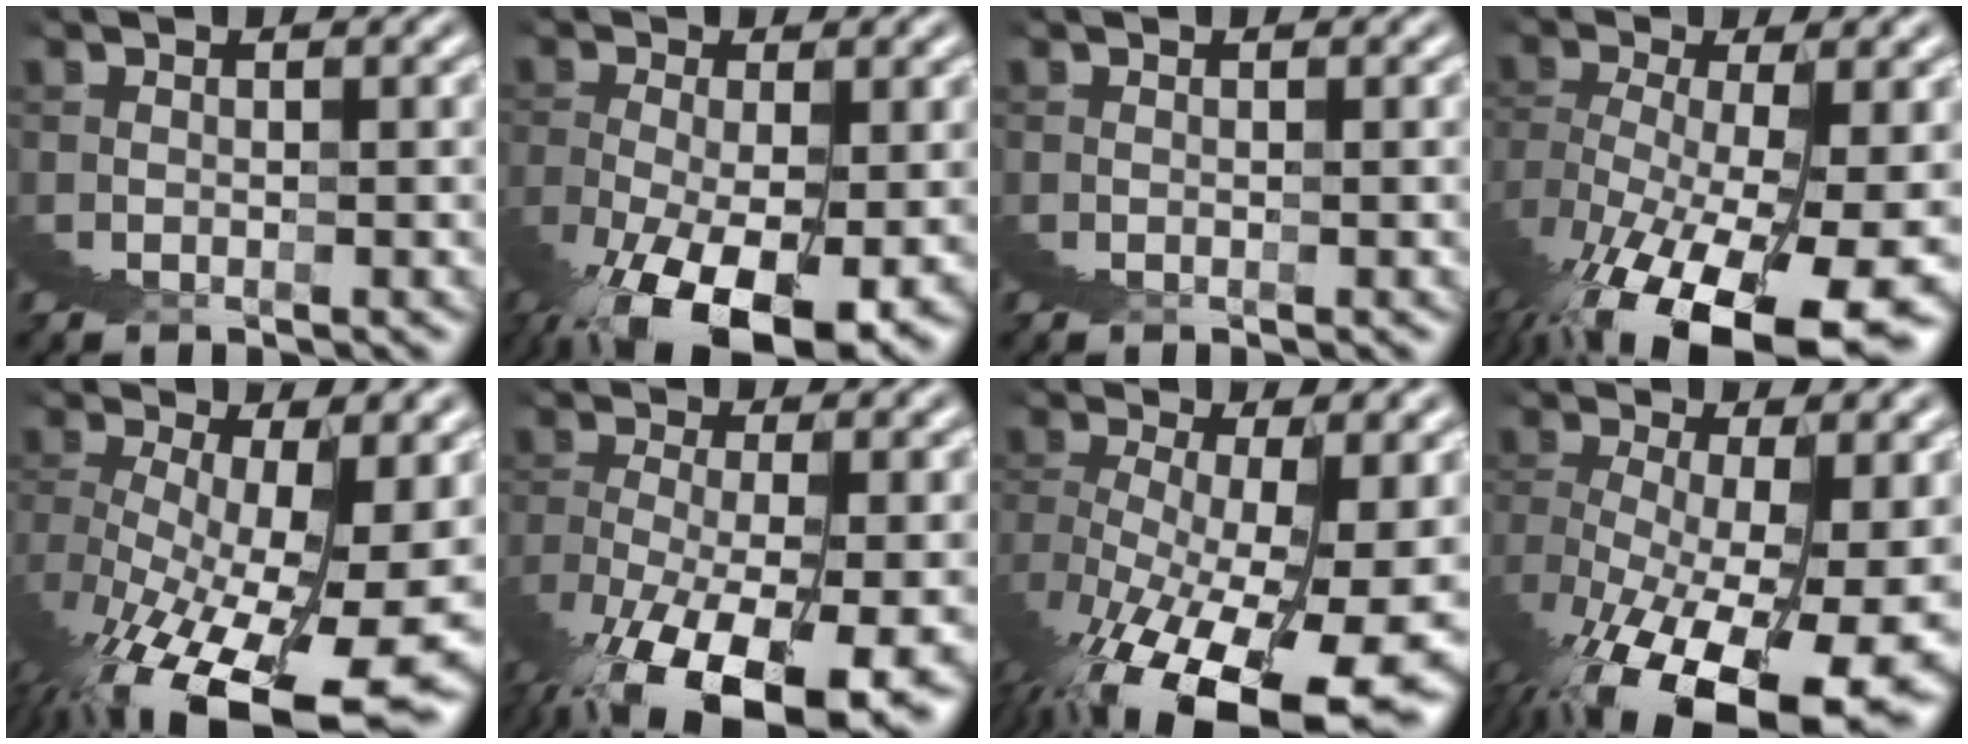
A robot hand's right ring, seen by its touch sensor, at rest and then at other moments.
{"total": 6.2, "force": [-2.5, 2.0, 5.3], "torque": [-0.091, -0.025, -0.027]}
{"total": 0.0}
{"total": 7.7, "force": [-2.4, 3.0, 6.7], "torque": [-0.112, -0.027, -0.017]}
{"total": 7.2, "force": [-1.1, 2.0, 6.8], "torque": [-0.108, -0.027, 0.004]}
{"total": 6.7, "force": [-2.4, 2.7, 5.6], "torque": [-0.109, -0.026, -0.021]}
{"total": 8.0, "force": [-1.9, 2.6, 7.3], "torque": [-0.106, -0.026, -0.009]}
{"total": 8.5, "force": [-2.5, 3.4, 7.4], "torque": [-0.113, -0.028, -0.017]}